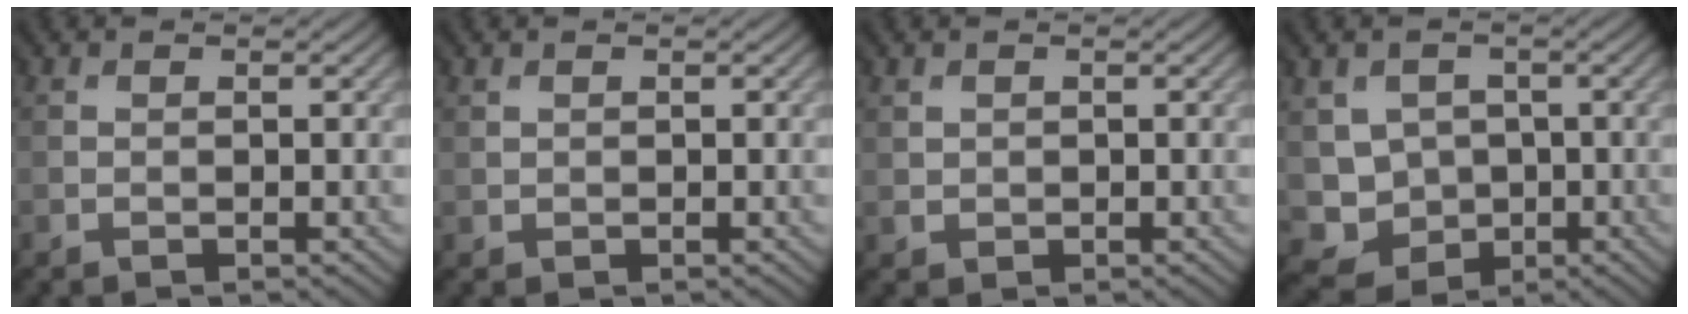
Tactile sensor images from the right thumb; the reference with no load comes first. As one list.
[{"total": 1.1, "force": [0.9, 0.6, -0.2], "torque": [0.005, -0.002, 0.018]}, {"total": 1.4, "force": [1.0, 0.8, -0.7], "torque": [0.006, -0.001, 0.019]}, {"total": 4.1, "force": [-0.3, 4.1, 0.3], "torque": [-0.028, -0.016, -0.009]}]